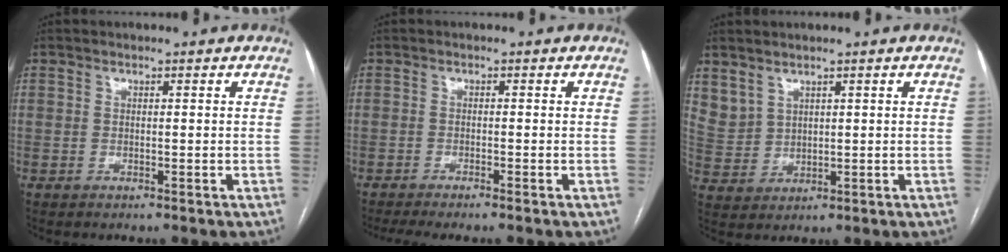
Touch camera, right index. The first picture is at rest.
{"total": 4.7, "force": [-3.7, 0.3, 2.8], "torque": [-0.041, -0.005, -0.061]}
{"total": 4.3, "force": [3.3, 2.6, 1.1], "torque": [-0.028, 0.004, 0.083]}